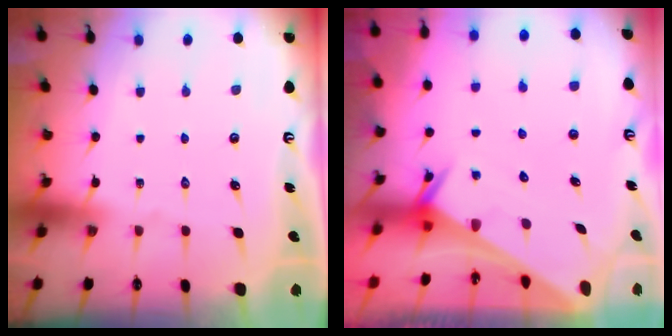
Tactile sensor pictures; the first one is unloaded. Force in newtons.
{"total": 2.7, "press": 2.7, "slide": 0.1}